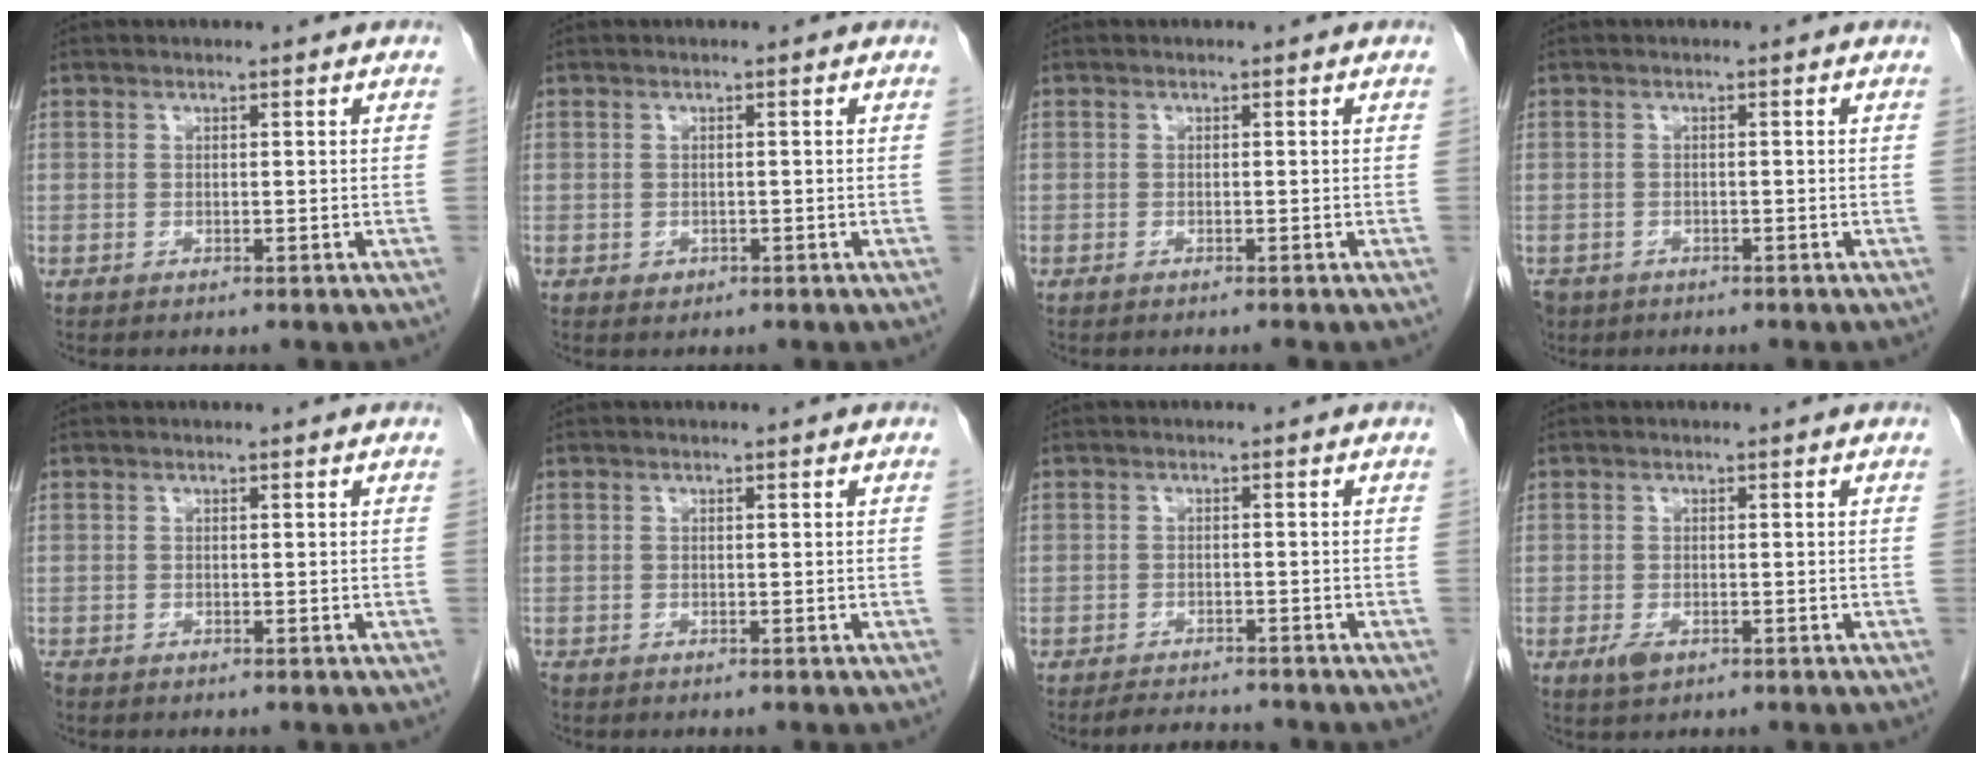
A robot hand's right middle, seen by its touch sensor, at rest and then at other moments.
{"total": 0.9, "force": [-0.3, 0.8, 0.3], "torque": [-0.007, 0.002, 0.000]}
{"total": 0.5, "force": [-0.4, -0.1, 0.2], "torque": [-0.007, -0.001, -0.009]}
{"total": 5.1, "force": [-3.4, 3.6, 1.5], "torque": [-0.036, -0.003, -0.056]}
{"total": 0.9, "force": [-0.7, 0.4, 0.2], "torque": [-0.009, -0.002, -0.015]}
{"total": 0.7, "force": [-0.6, 0.4, 0.2], "torque": [-0.008, -0.001, -0.013]}
{"total": 3.7, "force": [-3.6, 0.8, 0.5], "torque": [-0.011, -0.010, -0.057]}
{"total": 2.1, "force": [-1.0, 1.0, 1.5], "torque": [-0.029, -0.001, -0.013]}